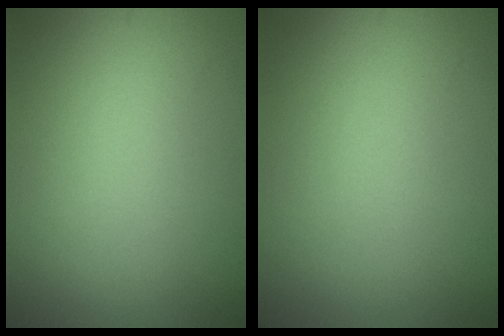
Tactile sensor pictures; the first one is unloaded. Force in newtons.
{"total": 0.0}